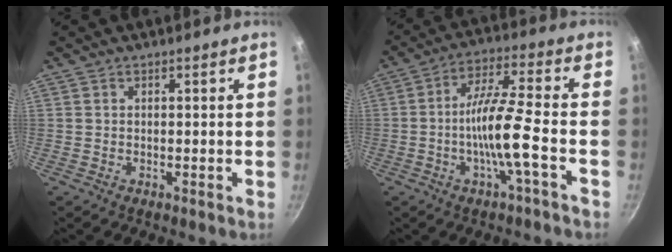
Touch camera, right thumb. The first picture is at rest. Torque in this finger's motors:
{"motor_torque": [2.98, 1.12, 1.63, -1.15, 0.57]}